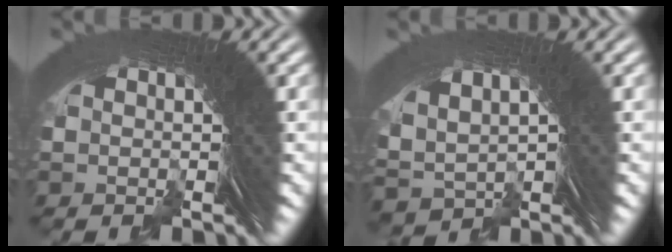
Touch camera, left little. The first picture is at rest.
{"total": 2.6, "force": [1.7, 0.7, 1.9], "torque": [-0.041, -0.006, 0.033]}